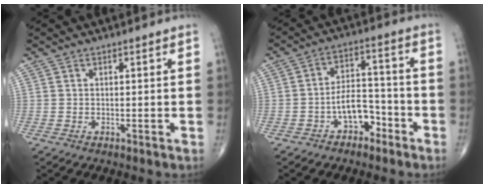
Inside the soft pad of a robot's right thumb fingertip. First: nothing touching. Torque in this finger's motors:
{"motor_torque": [3.32, 1.69, 1.64, -0.99, 0.60]}